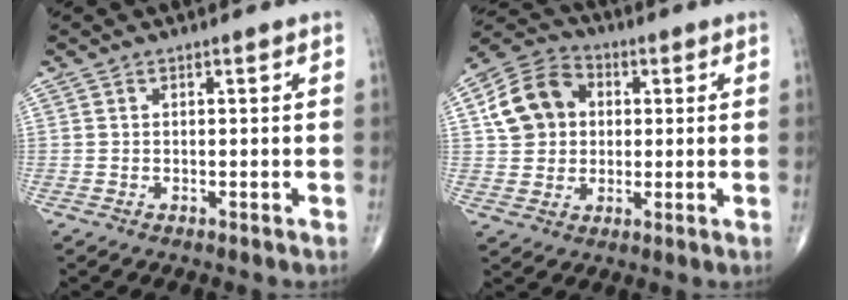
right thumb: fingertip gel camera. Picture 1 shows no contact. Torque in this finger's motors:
{"motor_torque": [-0.80, 1.04, 0.22, 0.00, 0.08]}